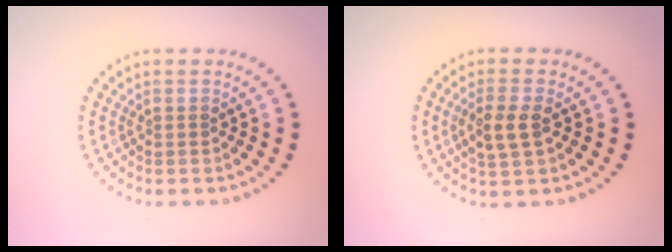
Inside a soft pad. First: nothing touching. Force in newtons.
{"total": 2.9, "press": 2.8, "slide": 0.9}